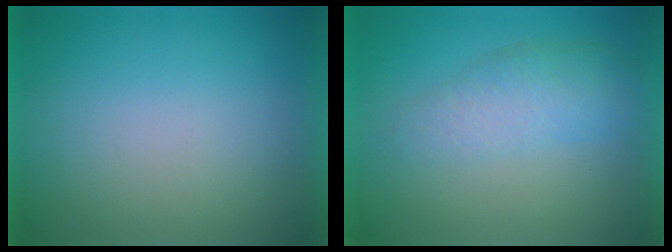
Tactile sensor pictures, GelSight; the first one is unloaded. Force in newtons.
{"total": 3.0}